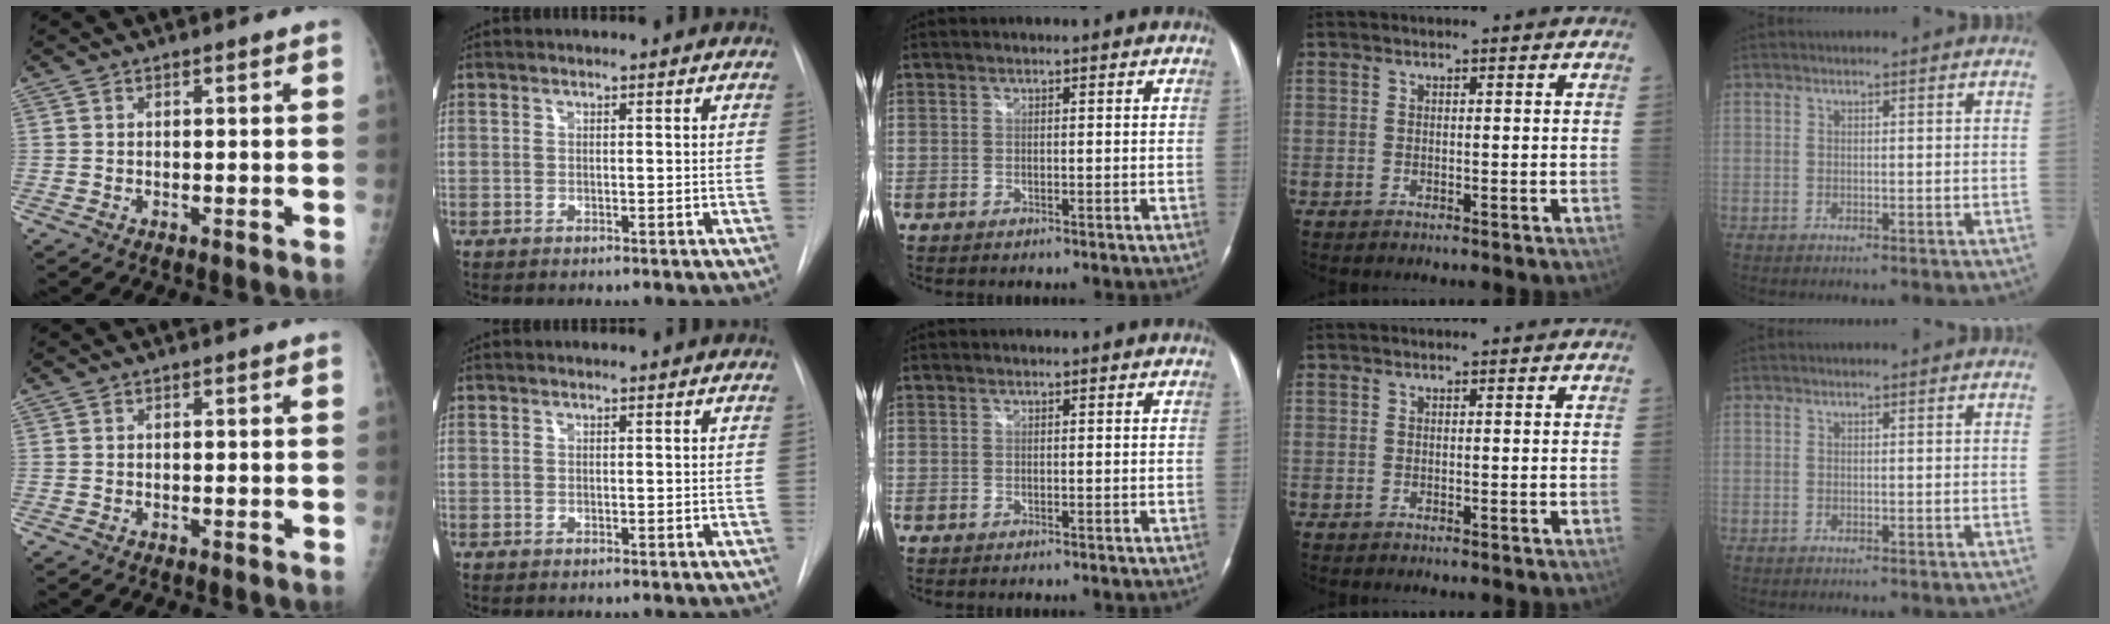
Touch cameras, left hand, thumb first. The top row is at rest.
{}